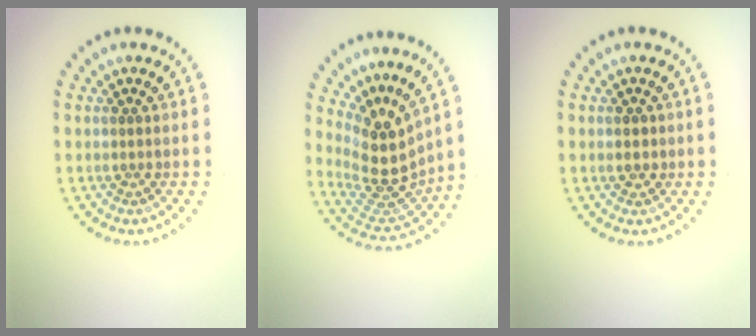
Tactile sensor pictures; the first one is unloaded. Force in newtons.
{"total": 4.5, "press": 3.3, "slide": 3.0}
{"total": 1.5, "press": 1.4, "slide": 0.1}